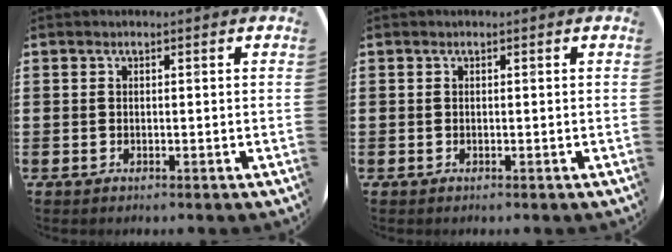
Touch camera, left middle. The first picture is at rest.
{"total": 0.0}